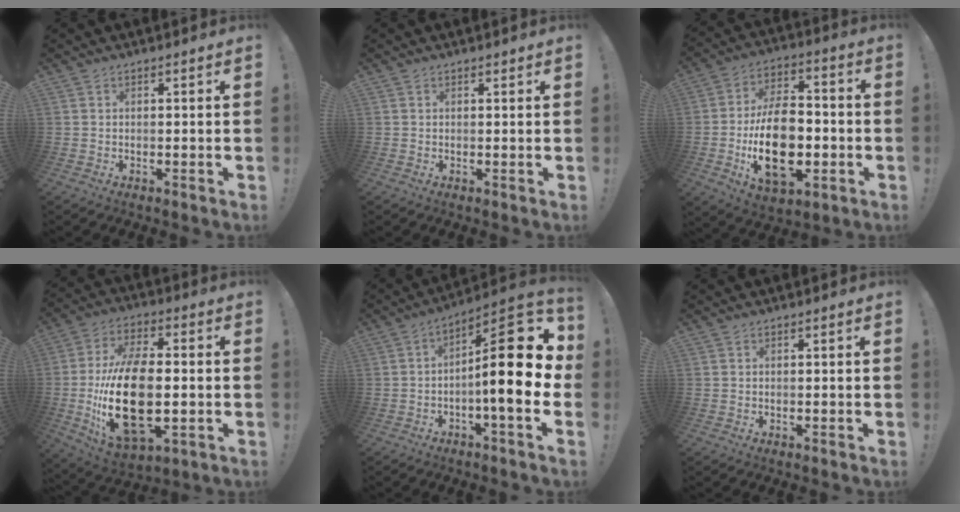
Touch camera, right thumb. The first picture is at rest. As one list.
[{"total": 0.6, "force": [0.5, 0.4, -0.1], "torque": [0.006, -0.001, 0.008]}, {"total": 21.5, "force": [-4.5, 13.2, 16.4], "torque": [-0.275, 0.017, -0.068]}, {"total": 23.9, "force": [-2.7, 12.7, 20.0], "torque": [-0.395, 0.002, -0.043]}, {"total": 19.8, "force": [0.3, 5.3, 19.1], "torque": [-0.291, 0.000, 0.004]}, {"total": 0.0}]